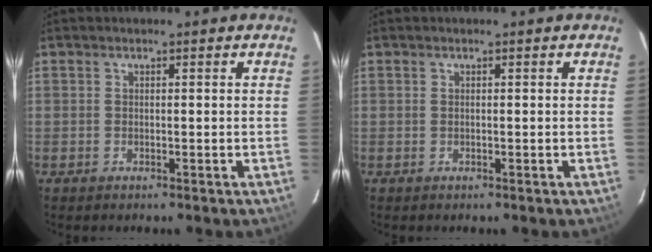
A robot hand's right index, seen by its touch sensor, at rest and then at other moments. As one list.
[{"total": 0.0}]